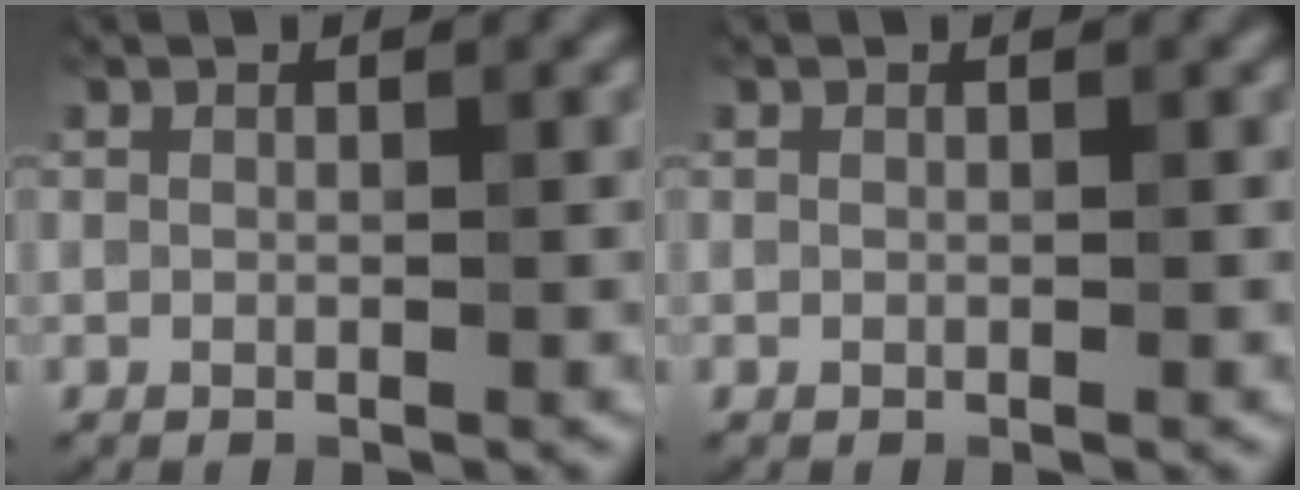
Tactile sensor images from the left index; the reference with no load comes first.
{"total": 0.0}